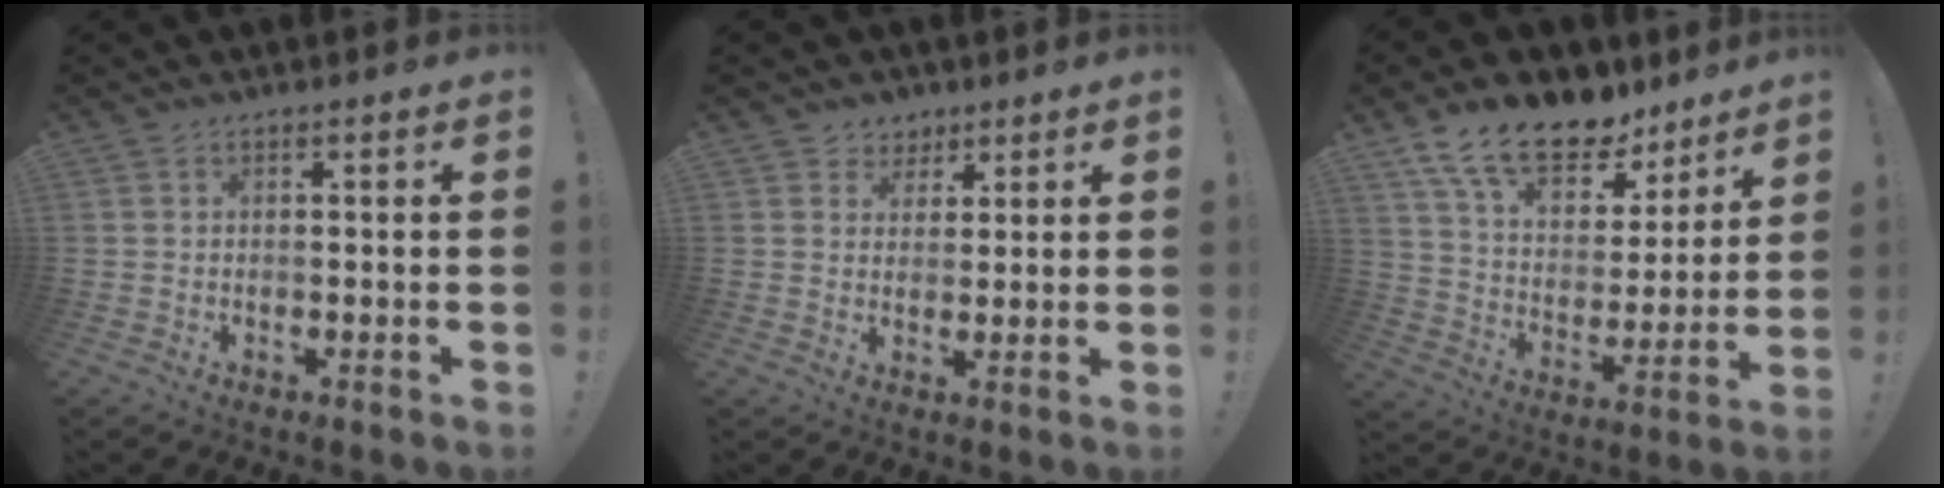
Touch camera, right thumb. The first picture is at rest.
{"total": 5.0, "force": [2.8, 4.1, 0.2], "torque": [-0.001, -0.021, 0.055]}
{"total": 17.6, "force": [12.8, 8.5, 8.6], "torque": [-0.142, -0.087, 0.233]}